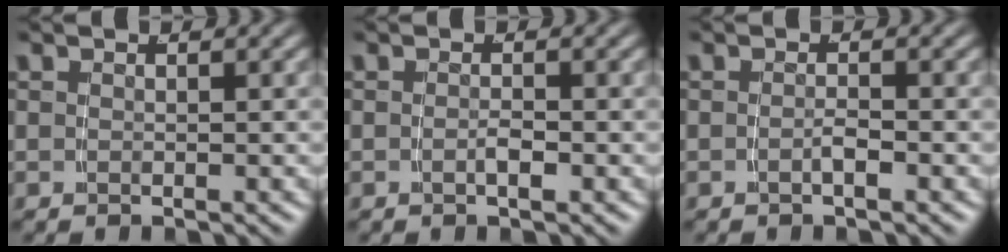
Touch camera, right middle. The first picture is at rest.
{"total": 1.0, "force": [-0.6, 0.0, 0.8], "torque": [-0.015, -0.001, -0.010]}
{"total": 1.1, "force": [-0.9, -0.1, 0.6], "torque": [-0.014, -0.001, -0.016]}